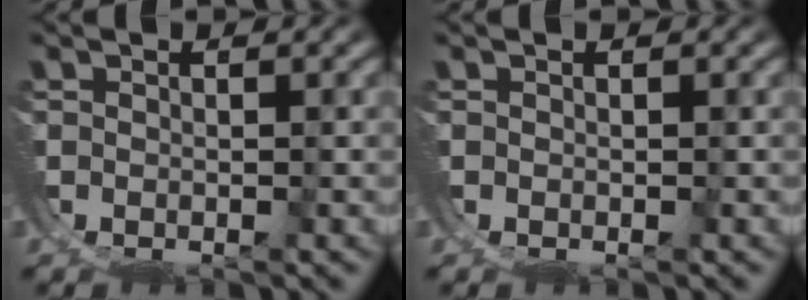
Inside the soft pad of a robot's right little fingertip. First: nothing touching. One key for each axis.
{"total": 0.0}